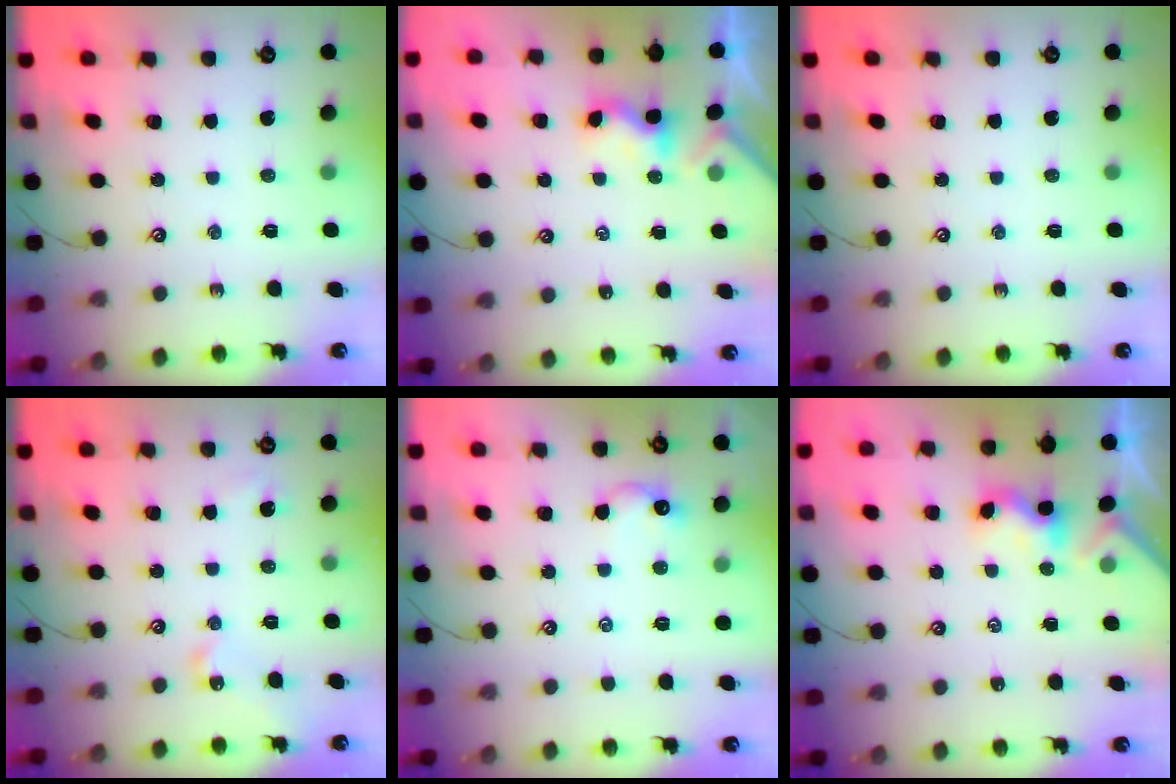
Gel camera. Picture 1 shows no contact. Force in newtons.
{"total": 1.8, "press": 1.7, "slide": 0.5}
{"total": 0.0}
{"total": 7.8, "press": 7.8, "slide": 0.6}
{"total": 0.6, "press": 0.2, "slide": 0.6}
{"total": 2.3, "press": 2.3, "slide": 0.3}